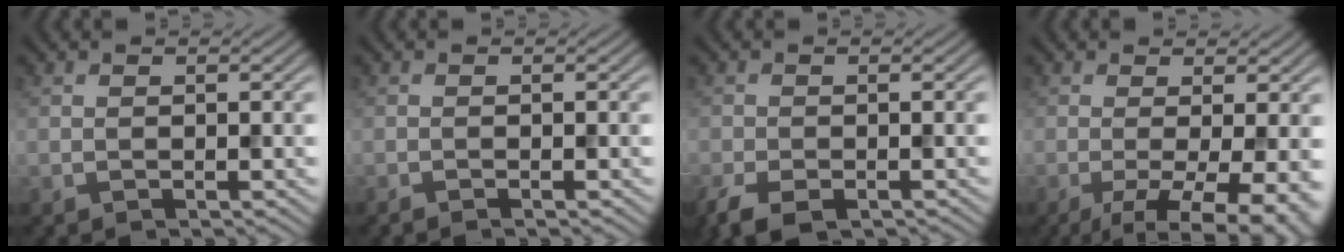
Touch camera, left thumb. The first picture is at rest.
{"total": 0.7, "force": [-0.6, 0.0, 0.3], "torque": [-0.004, -0.001, -0.014]}
{"total": 4.6, "force": [-3.2, 2.1, 2.6], "torque": [-0.054, -0.019, -0.061]}
{"total": 8.9, "force": [-2.8, 2.8, 8.0], "torque": [-0.122, -0.011, -0.033]}